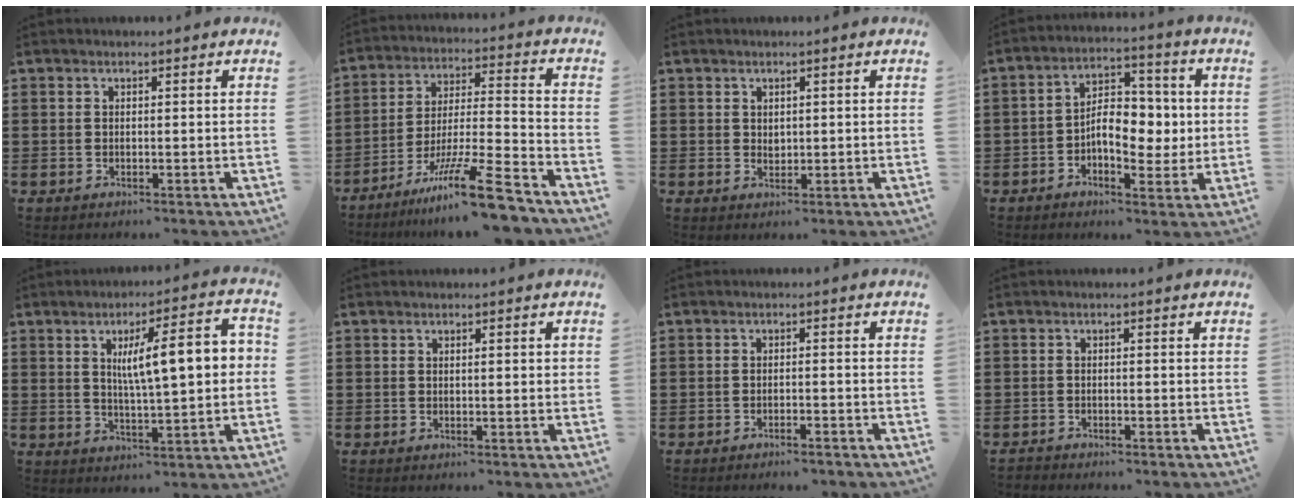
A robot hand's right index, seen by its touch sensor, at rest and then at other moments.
{"total": 14.3, "force": [-10.7, 0.8, 9.4], "torque": [-0.149, 0.028, -0.194]}
{"total": 1.1, "force": [0.6, 0.8, 0.4], "torque": [-0.009, 0.003, 0.013]}
{"total": 7.4, "force": [-0.6, 4.5, 5.9], "torque": [-0.092, 0.008, -0.017]}
{"total": 10.3, "force": [2.2, 2.2, 9.8], "torque": [-0.169, 0.004, 0.030]}
{"total": 0.7, "force": [0.2, 0.0, 0.6], "torque": [-0.012, 0.000, 0.003]}
{"total": 1.4, "force": [-1.3, 0.0, 0.4], "torque": [-0.011, 0.002, -0.027]}
{"total": 1.1, "force": [-1.1, 0.2, -0.1], "torque": [0.000, 0.004, -0.025]}